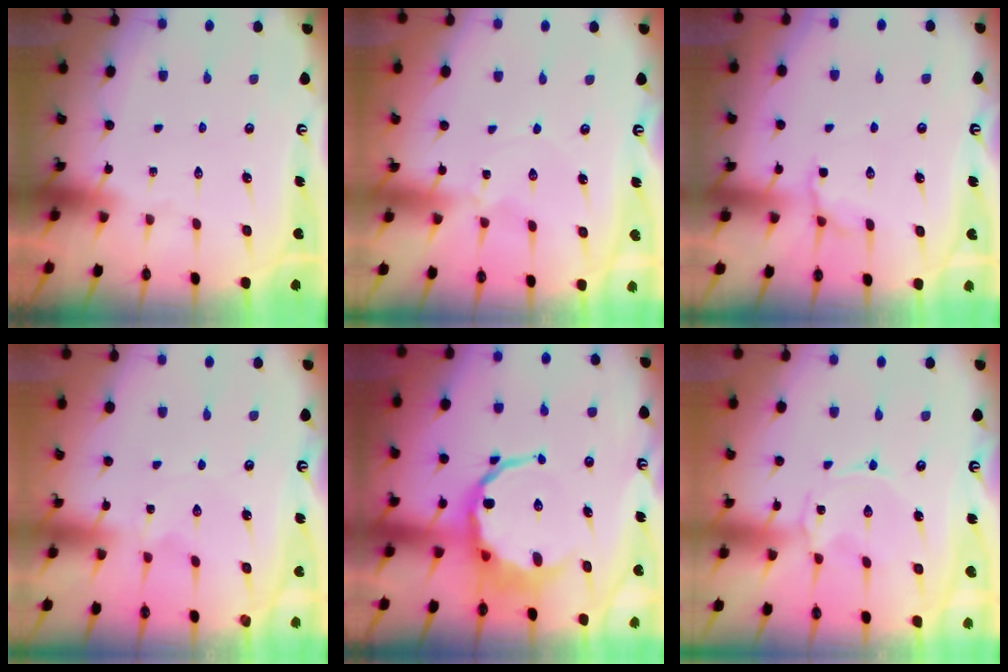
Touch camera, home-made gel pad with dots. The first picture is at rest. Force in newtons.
{"total": 0.0}
{"total": 6.2, "press": 5.9, "slide": 2.1}
{"total": 0.0}
{"total": 8.9, "press": 8.5, "slide": 2.5}
{"total": 0.0}